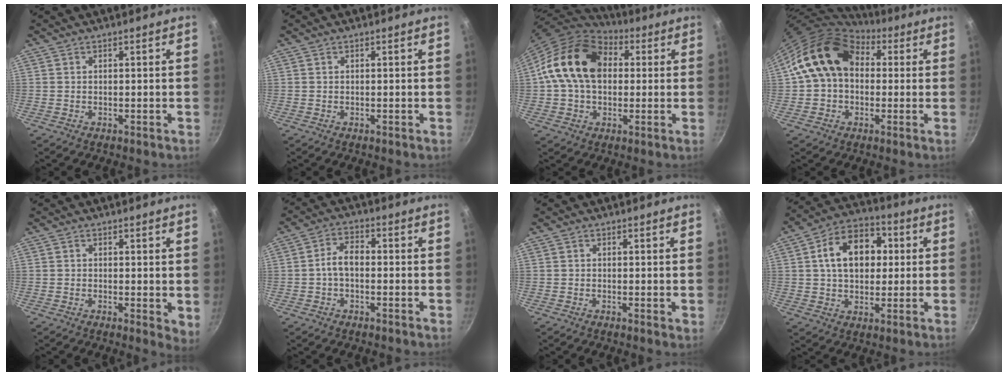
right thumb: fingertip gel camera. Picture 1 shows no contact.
{"total": 0.0}
{"total": 17.7, "force": [2.6, 12.7, 12.0], "torque": [-0.187, 0.029, 0.030]}
{"total": 13.7, "force": [2.7, 10.4, 8.5], "torque": [-0.111, 0.024, 0.033]}
{"total": 3.4, "force": [0.3, 1.6, 3.0], "torque": [-0.035, -0.008, 0.003]}
{"total": 4.8, "force": [-0.6, 2.9, 3.8], "torque": [-0.061, 0.022, -0.018]}
{"total": 0.7, "force": [0.1, 0.4, 0.6], "torque": [-0.008, -0.002, -0.001]}
{"total": 13.9, "force": [2.4, 9.7, 9.6], "torque": [-0.114, 0.018, 0.025]}